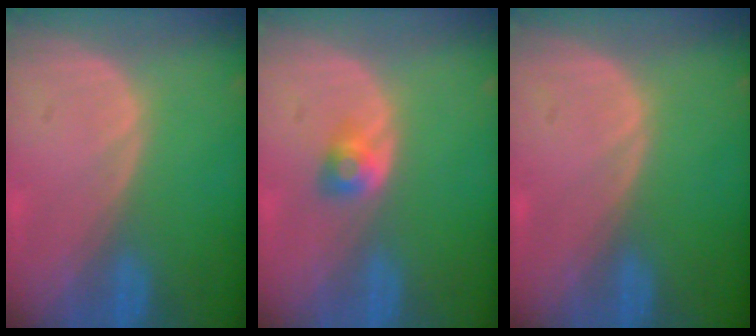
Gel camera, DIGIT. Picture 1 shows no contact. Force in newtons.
{"total": 2.7, "press": 2.4, "slide": 1.2}
{"total": 0.0}